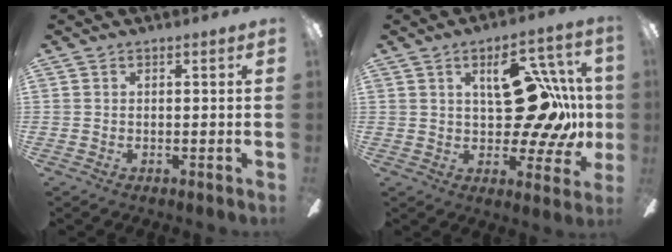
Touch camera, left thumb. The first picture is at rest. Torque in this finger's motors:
{"motor_torque": [0.14, 0.15, 0.17, -0.17, 0.14]}